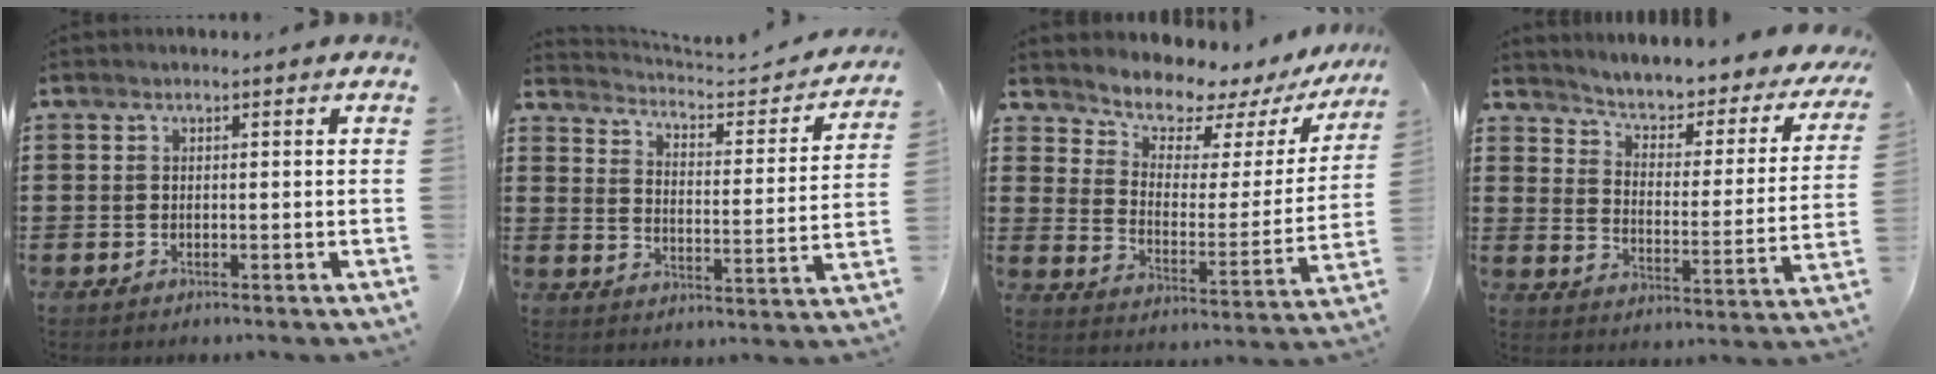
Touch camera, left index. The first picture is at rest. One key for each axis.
{"total": 2.6, "fx": 2.5, "fy": 0.3, "fz": 0.6, "tx": -0.032, "ty": -0.024, "tz": 0.031}
{"total": 6.2, "fx": 5.8, "fy": 2.1, "fz": 0.8, "tx": -0.039, "ty": -0.054, "tz": 0.096}
{"total": 3.0, "fx": 2.6, "fy": 0.7, "fz": 1.4, "tx": -0.045, "ty": -0.031, "tz": 0.031}